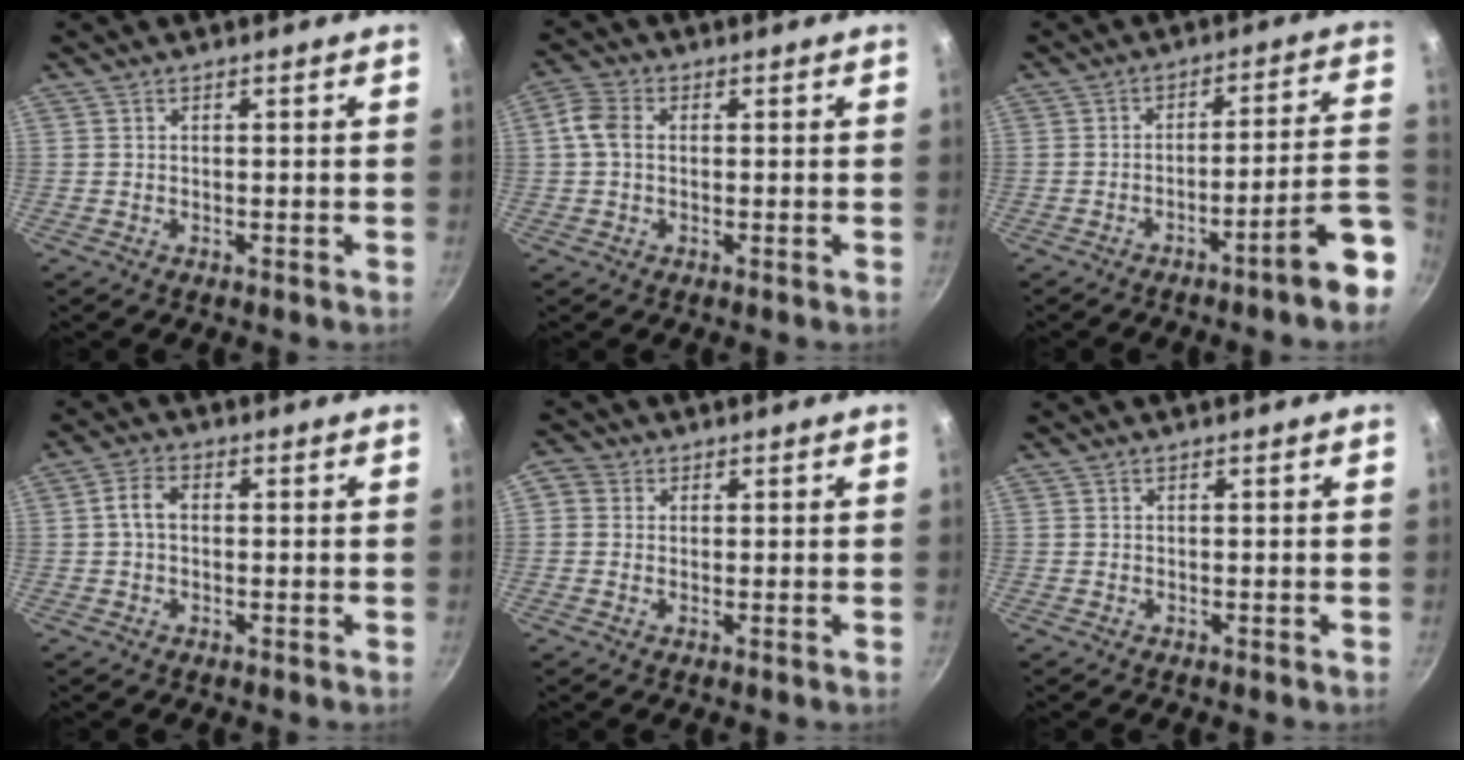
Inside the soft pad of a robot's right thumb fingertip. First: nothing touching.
{"total": 4.6, "force": [0.3, 3.4, 3.2], "torque": [-0.069, 0.012, -0.004]}
{"total": 11.1, "force": [-5.5, 0.9, 9.6], "torque": [-0.116, 0.049, -0.076]}
{"total": 3.7, "force": [0.1, 2.5, 2.7], "torque": [-0.052, 0.012, -0.005]}
{"total": 2.7, "force": [0.4, 2.5, 0.9], "torque": [-0.004, 0.001, -0.005]}
{"total": 0.0}